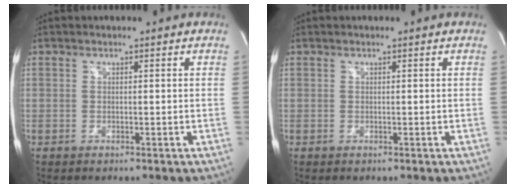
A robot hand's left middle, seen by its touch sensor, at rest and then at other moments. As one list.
[{"total": 0.0}]